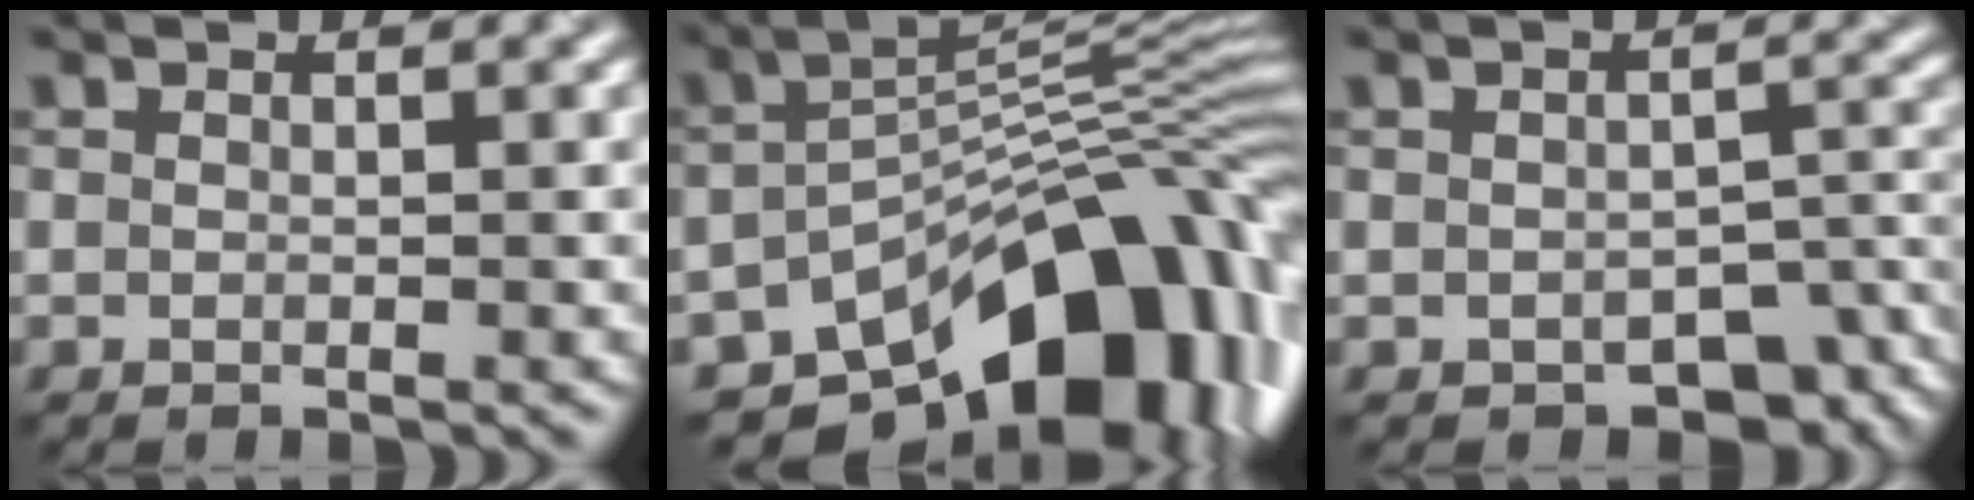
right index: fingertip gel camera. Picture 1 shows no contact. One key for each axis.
{"total": 14.0, "fx": -8.0, "fy": 6.8, "fz": 9.3, "tx": -0.119, "ty": -0.003, "tz": -0.129}
{"total": 5.8, "fx": -3.2, "fy": 3.1, "fz": 3.7, "tx": -0.033, "ty": -0.018, "tz": -0.034}